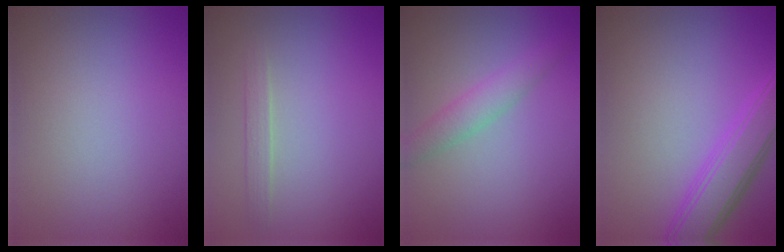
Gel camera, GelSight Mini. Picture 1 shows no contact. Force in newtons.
{"total": 1.1, "press": 1.1, "slide": 0.1}
{"total": 2.5, "press": 2.5, "slide": 0.1}
{"total": 4.8, "press": 4.8, "slide": 0.3}